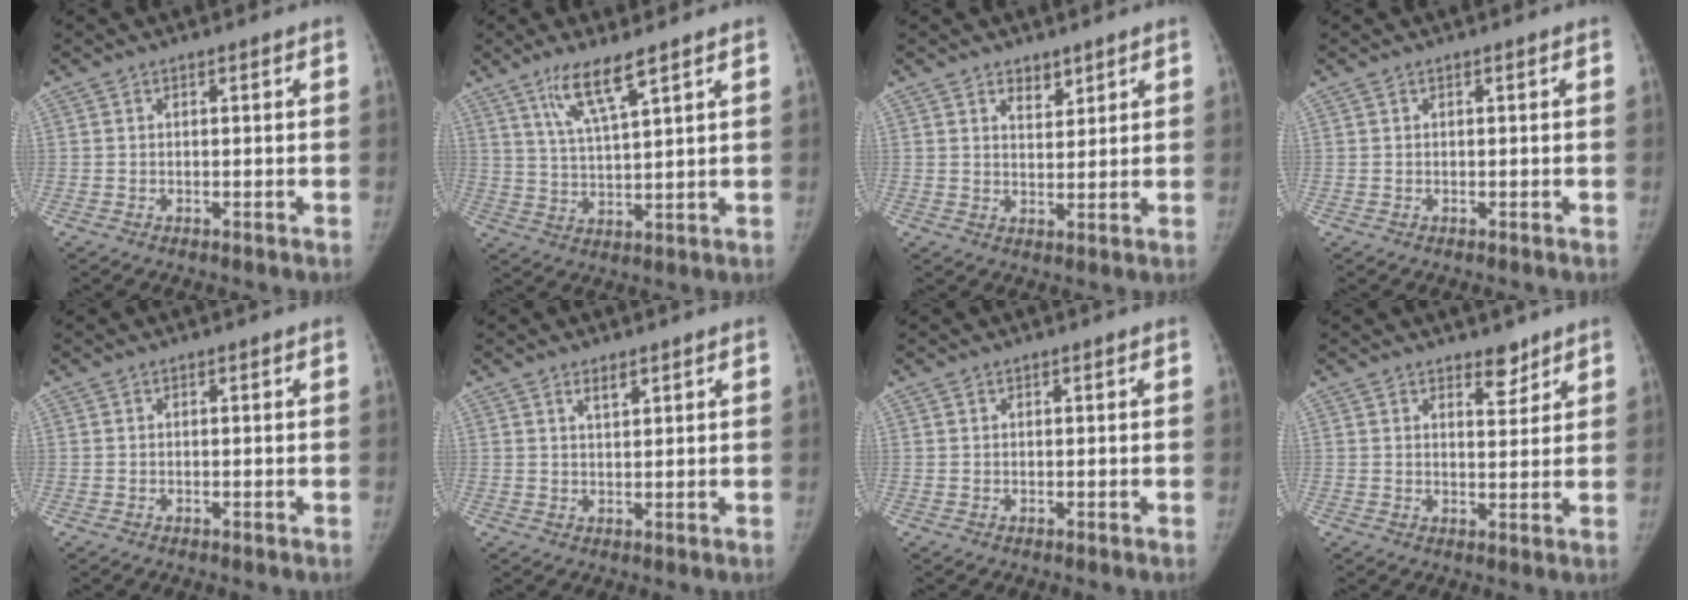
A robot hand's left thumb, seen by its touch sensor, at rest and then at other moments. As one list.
[{"total": 7.9, "force": [5.1, 1.0, 6.0], "torque": [-0.116, -0.027, 0.104]}, {"total": 3.6, "force": [2.5, 2.0, 1.6], "torque": [-0.009, -0.019, 0.046]}, {"total": 0.0}, {"total": 0.0}, {"total": 2.2, "force": [1.6, 0.7, 1.4], "torque": [-0.021, -0.011, 0.030]}, {"total": 0.0}, {"total": 3.7, "force": [2.9, 1.7, 1.6], "torque": [-0.004, -0.022, 0.045]}]